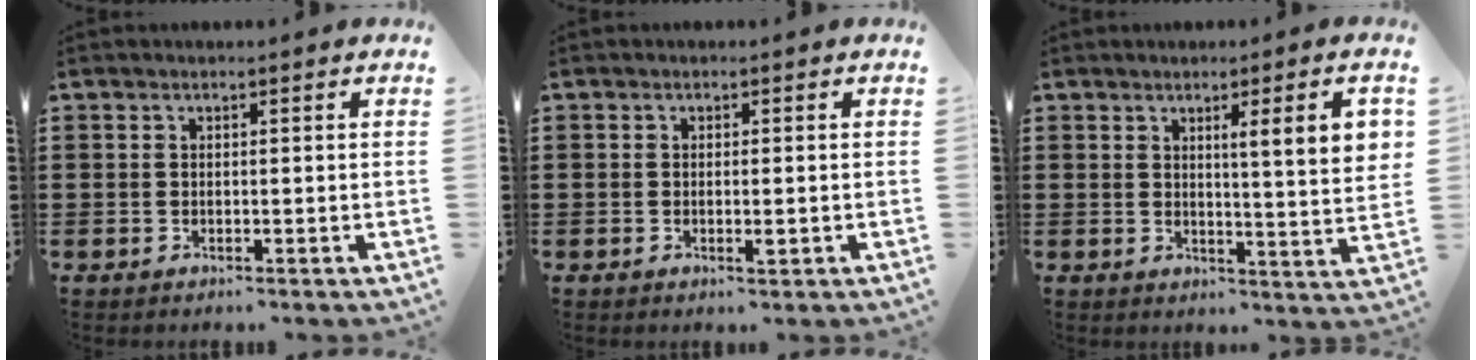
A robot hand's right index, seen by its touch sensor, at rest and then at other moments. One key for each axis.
{"total": 1.4, "fx": -0.4, "fy": 0.3, "fz": 1.3, "tx": -0.023, "ty": -0.002, "tz": -0.006}
{"total": 6.6, "fx": 2.7, "fy": 0.0, "fz": 6.0, "tx": -0.102, "ty": -0.011, "tz": 0.039}